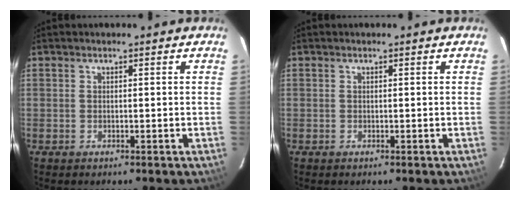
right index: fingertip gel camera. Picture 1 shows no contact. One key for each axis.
{"total": 0.0}